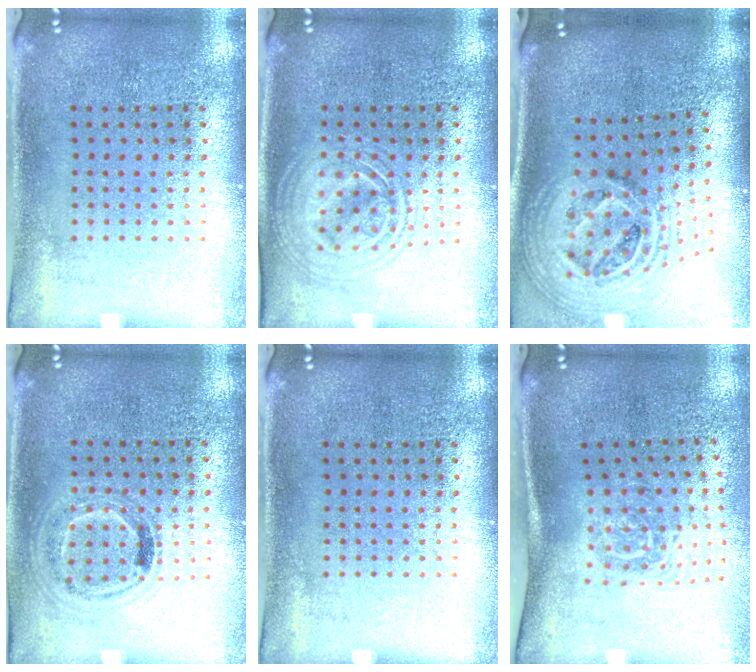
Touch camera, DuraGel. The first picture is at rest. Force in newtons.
{"total": 1.7, "press": 1.7, "slide": 0.3}
{"total": 2.4, "press": 1.8, "slide": 1.6}
{"total": 0.9, "press": 0.9, "slide": 0.3}
{"total": 0.0}
{"total": 1.7, "press": 1.2, "slide": 1.2}